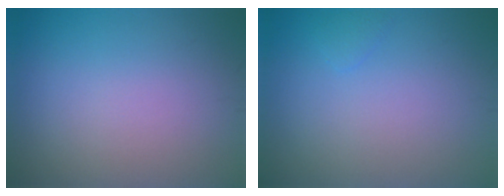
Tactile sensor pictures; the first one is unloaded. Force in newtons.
{"total": 0.6, "press": 0.6, "slide": 0.0}